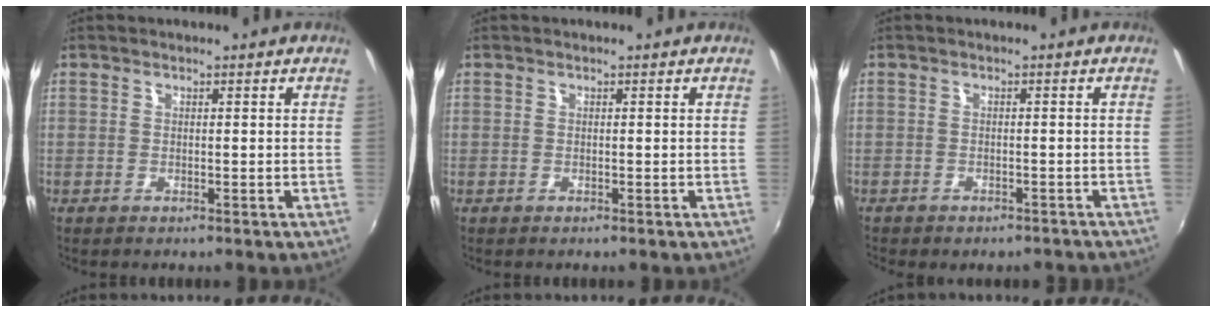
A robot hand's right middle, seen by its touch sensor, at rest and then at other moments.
{"total": 0.0}
{"total": 5.1, "force": [-4.4, 2.0, 1.7], "torque": [-0.038, -0.011, -0.050]}